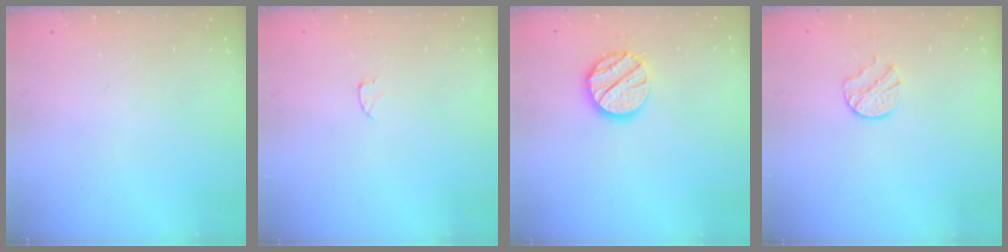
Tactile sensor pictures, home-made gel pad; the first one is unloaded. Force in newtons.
{"total": 2.5, "press": 2.5, "slide": 0.2}
{"total": 13.7, "press": 13.6, "slide": 1.5}
{"total": 6.1, "press": 6.1, "slide": 0.7}